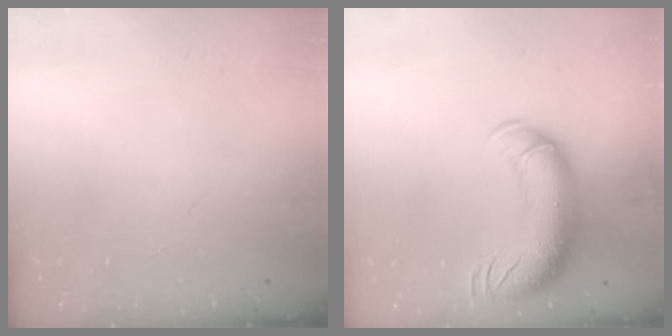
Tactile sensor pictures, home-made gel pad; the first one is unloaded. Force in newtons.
{"total": 14.6, "press": 14.2, "slide": 3.3}